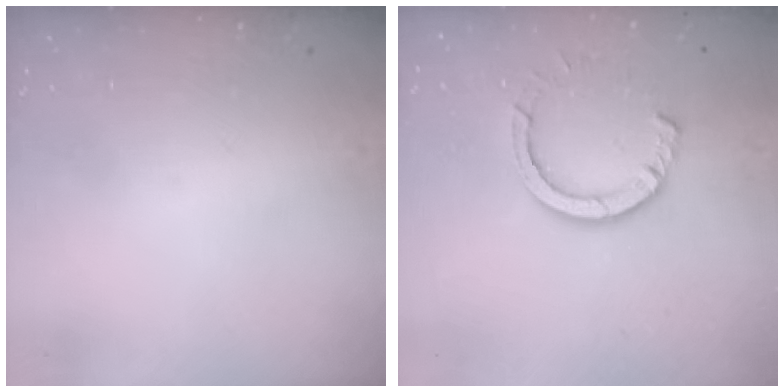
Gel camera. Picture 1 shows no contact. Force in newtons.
{"total": 8.5, "press": 8.4, "slide": 1.0}